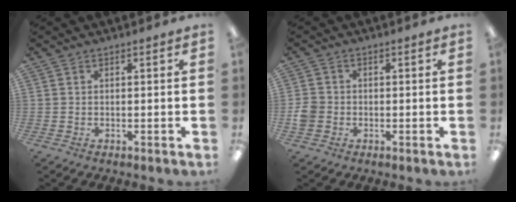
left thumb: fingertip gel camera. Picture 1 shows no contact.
{"total": 3.6, "force": [-0.6, 3.4, 1.2], "torque": [-0.013, 0.005, -0.012]}